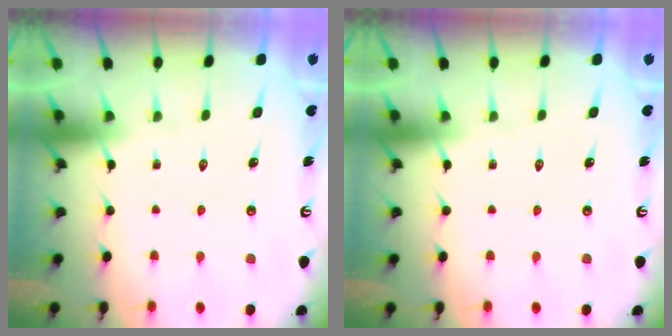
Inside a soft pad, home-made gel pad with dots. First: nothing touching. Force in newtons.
{"total": 0.0}